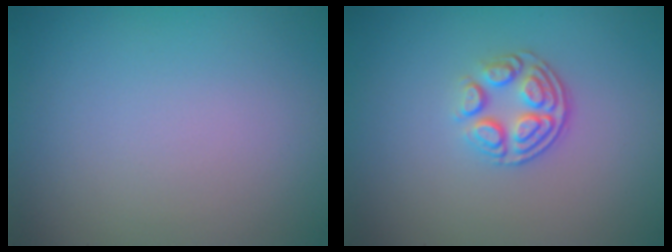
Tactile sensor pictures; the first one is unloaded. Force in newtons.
{"total": 3.4, "press": 2.6, "slide": 2.3}